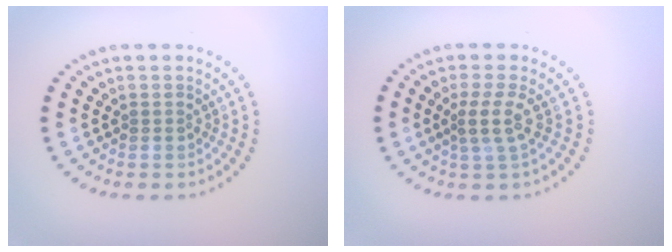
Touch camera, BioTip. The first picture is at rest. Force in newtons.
{"total": 2.3, "press": 1.7, "slide": 1.6}